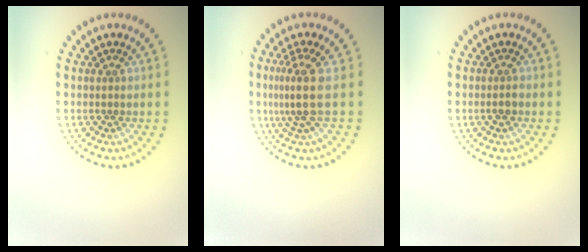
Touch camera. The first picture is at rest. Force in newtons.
{"total": 3.1, "press": 2.2, "slide": 2.2}
{"total": 0.9, "press": 0.8, "slide": 0.5}